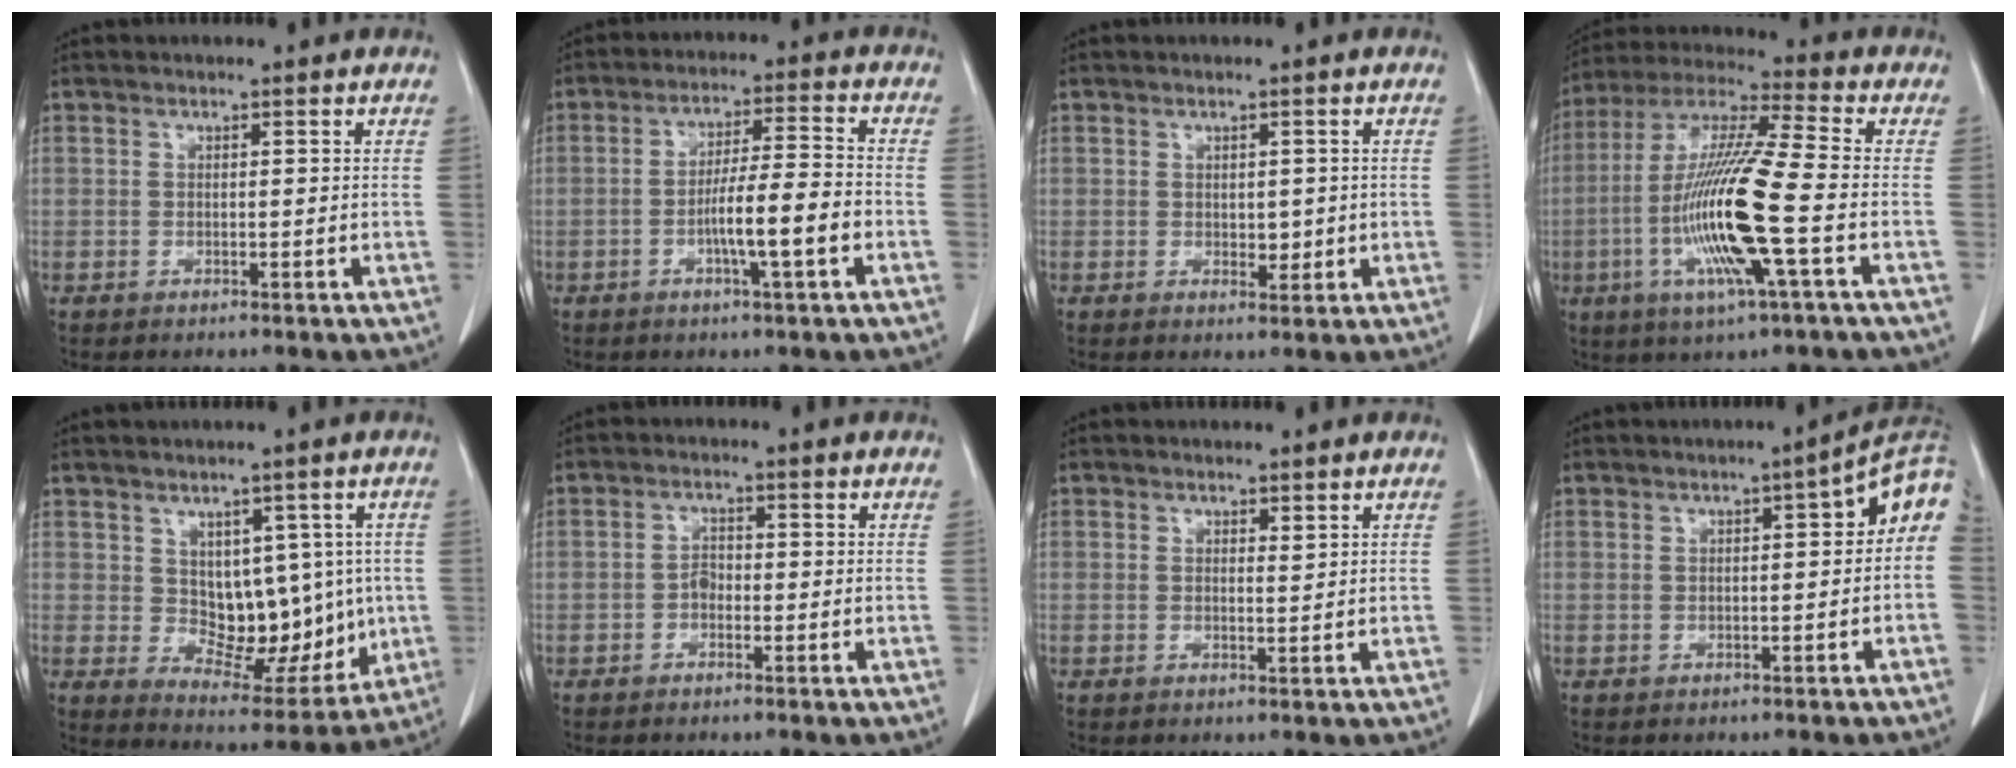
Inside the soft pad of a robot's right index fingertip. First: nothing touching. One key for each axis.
{"total": 8.3, "fx": -2.7, "fy": 0.2, "fz": 7.9, "tx": -0.136, "ty": 0.006, "tz": -0.047}
{"total": 2.2, "fx": 0.0, "fy": 1.4, "fz": 1.7, "tx": -0.021, "ty": -0.003, "tz": 0.006}
{"total": 17.0, "fx": -4.0, "fy": 0.5, "fz": 16.5, "tx": -0.340, "ty": -0.011, "tz": -0.084}
{"total": 10.8, "fx": 0.8, "fy": 6.6, "fz": 8.4, "tx": -0.093, "ty": 0.011, "tz": 0.037}
{"total": 1.8, "fx": -0.7, "fy": 1.2, "fz": 1.1, "tx": -0.015, "ty": 0.006, "tz": -0.013}
{"total": 0.7, "fx": 0.5, "fy": 0.1, "fz": 0.4, "tx": -0.009, "ty": -0.007, "tz": 0.008}
{"total": 6.7, "fx": 0.8, "fy": 1.5, "fz": 6.5, "tx": -0.078, "ty": 0.026, "tz": 0.002}